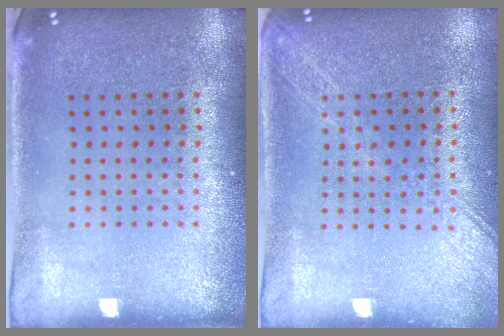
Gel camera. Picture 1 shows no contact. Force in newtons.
{"total": 1.6, "press": 1.5, "slide": 0.6}